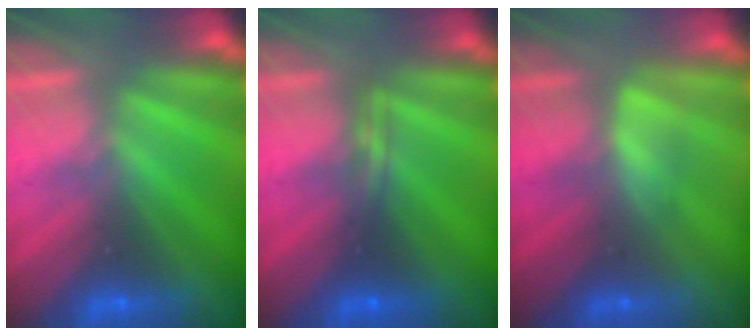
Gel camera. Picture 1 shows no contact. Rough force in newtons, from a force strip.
{"total": 2.2}
{"total": 2.7}